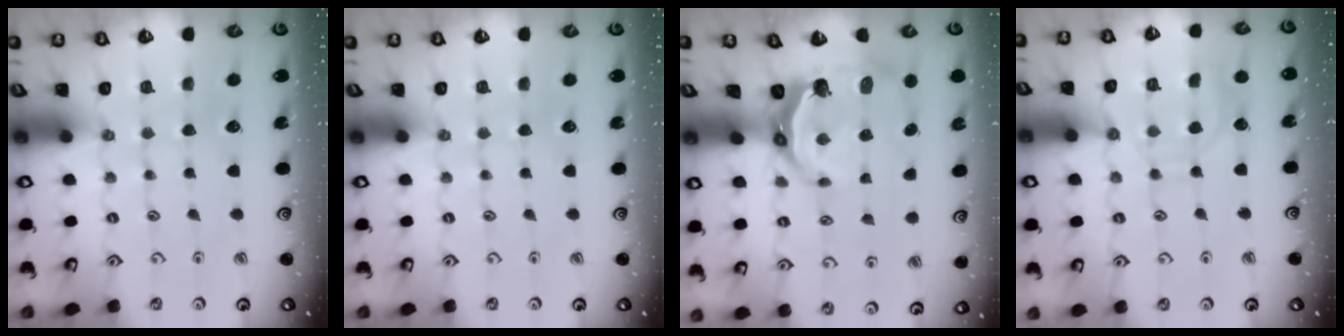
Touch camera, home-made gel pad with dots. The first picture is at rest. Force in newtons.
{"total": 0.0}
{"total": 7.0, "press": 5.6, "slide": 4.2}
{"total": 8.5, "press": 8.5, "slide": 0.7}